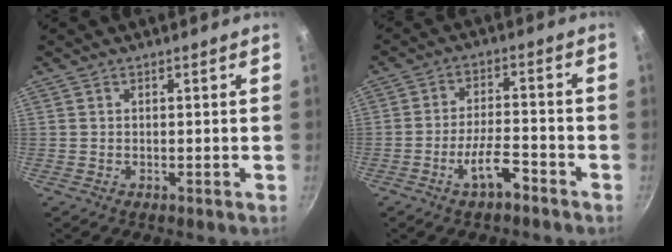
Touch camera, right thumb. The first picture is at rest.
{"total": 7.1, "force": [-4.2, 2.2, 5.3], "torque": [-0.087, 0.033, -0.074]}